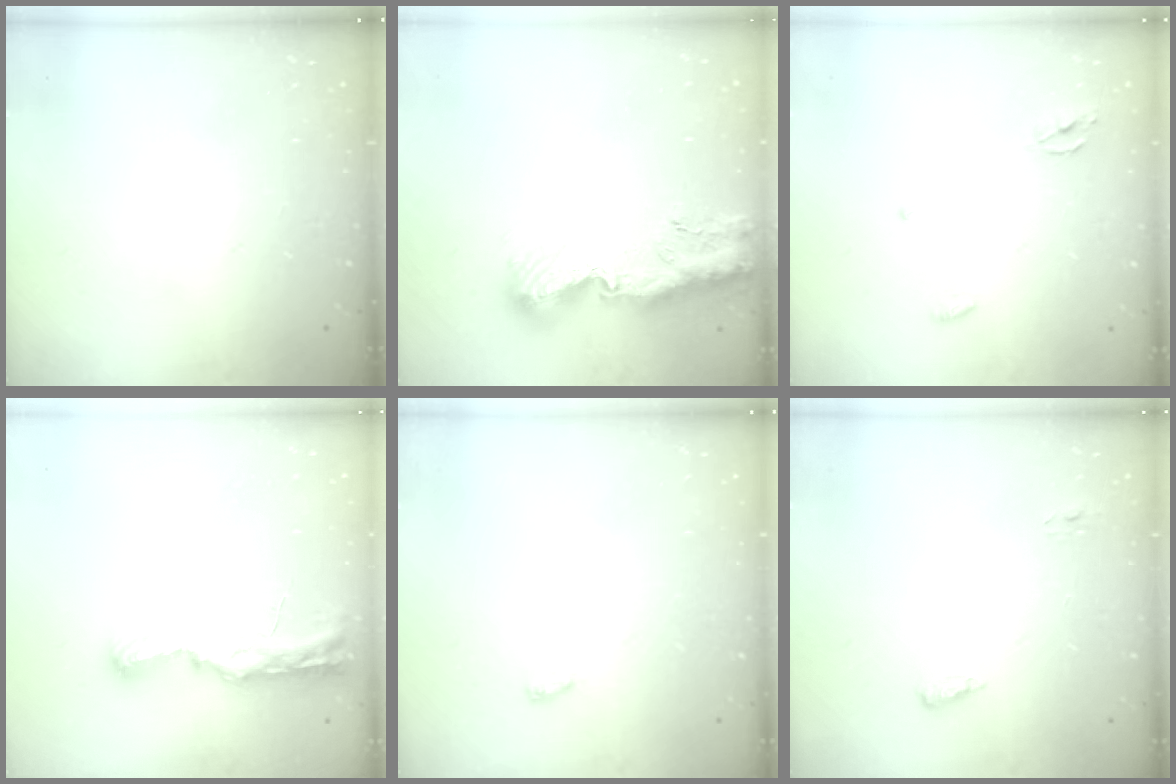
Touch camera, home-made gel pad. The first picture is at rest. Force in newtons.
{"total": 12.2, "press": 12.1, "slide": 0.8}
{"total": 3.1, "press": 3.1, "slide": 0.2}
{"total": 8.9, "press": 8.9, "slide": 1.3}
{"total": 6.4, "press": 3.3, "slide": 5.5}
{"total": 4.9, "press": 4.6, "slide": 1.5}